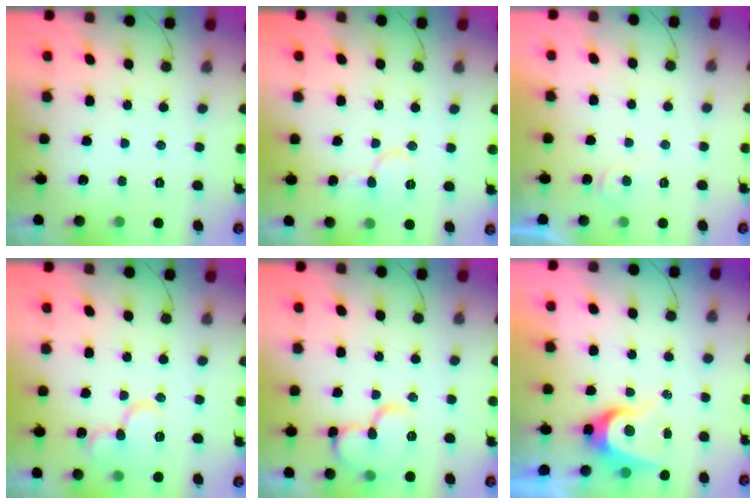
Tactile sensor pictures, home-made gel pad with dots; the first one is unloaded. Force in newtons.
{"total": 6.3, "press": 6.3, "slide": 0.6}
{"total": 4.3, "press": 4.3, "slide": 0.6}
{"total": 12.4, "press": 12.3, "slide": 1.5}
{"total": 11.3, "press": 11.2, "slide": 1.2}
{"total": 8.2, "press": 8.1, "slide": 0.8}